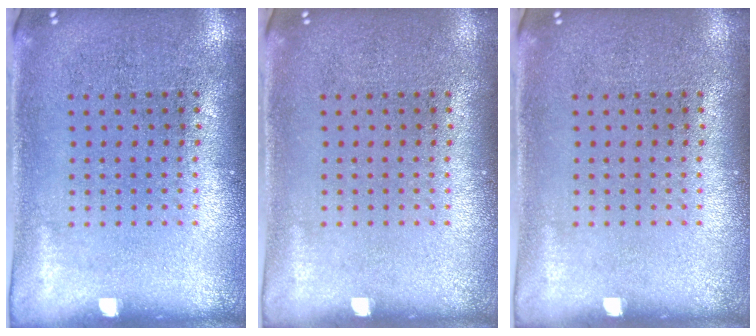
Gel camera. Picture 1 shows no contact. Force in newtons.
{"total": 0.0}
{"total": 0.0}